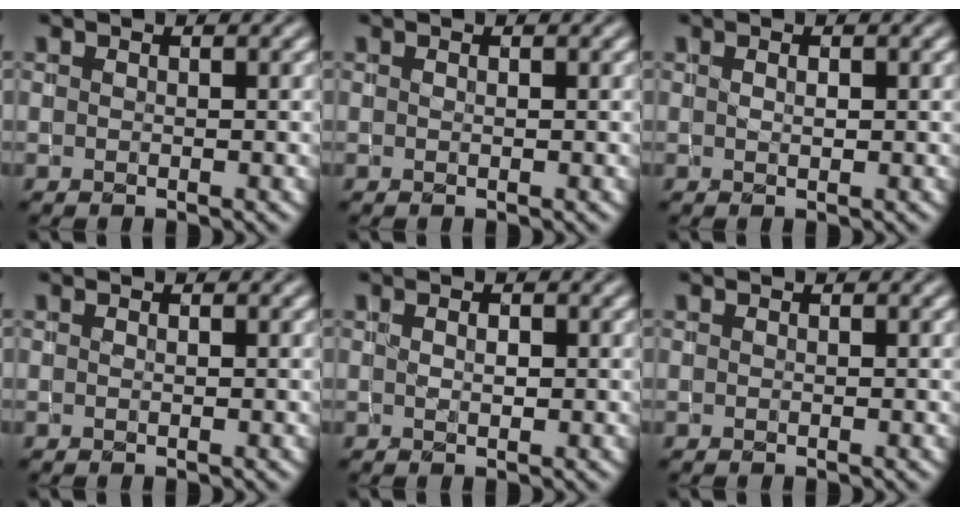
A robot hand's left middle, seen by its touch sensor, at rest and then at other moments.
{"total": 0.0}
{"total": 0.5, "force": [0.2, 0.2, 0.4], "torque": [-0.008, -0.003, 0.007]}
{"total": 0.0}
{"total": 0.9, "force": [0.1, 0.5, 0.7], "torque": [-0.011, -0.004, 0.009]}
{"total": 0.0}